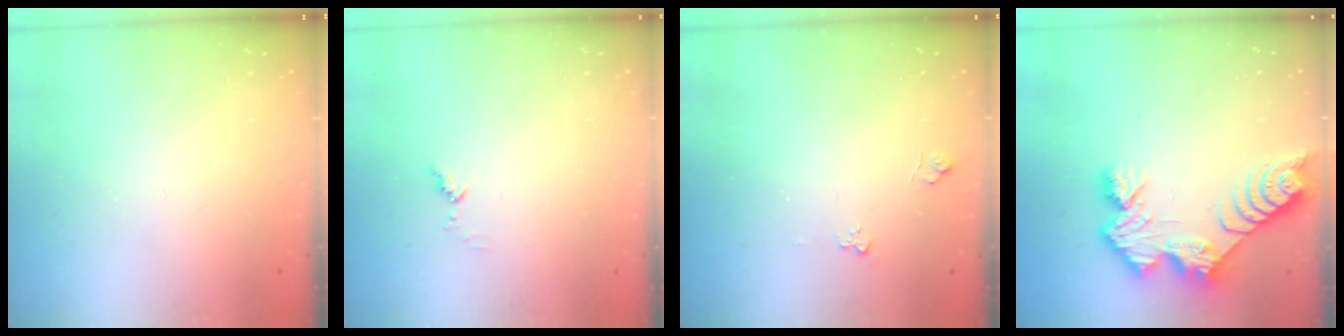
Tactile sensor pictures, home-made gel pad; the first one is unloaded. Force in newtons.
{"total": 4.9, "press": 4.9, "slide": 0.3}
{"total": 3.6, "press": 3.6, "slide": 0.4}
{"total": 10.9, "press": 10.9, "slide": 0.8}